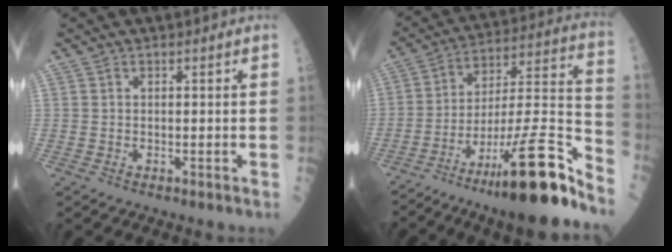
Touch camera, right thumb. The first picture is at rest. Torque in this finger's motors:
{"motor_torque": [3.28, 1.73, 1.81, -0.98, 0.47]}